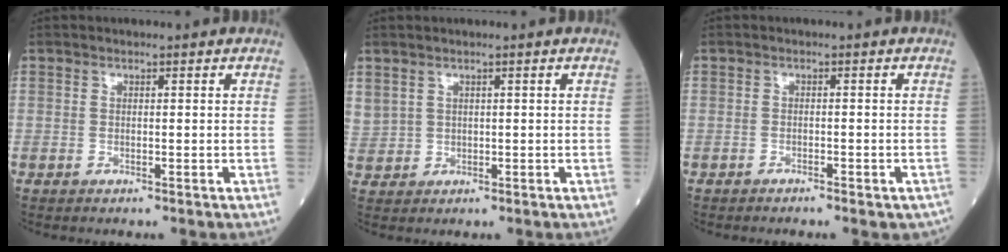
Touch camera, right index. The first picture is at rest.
{"total": 3.2, "force": [1.7, 2.5, 0.9], "torque": [-0.031, 0.010, 0.048]}
{"total": 3.1, "force": [-2.4, 0.9, 1.7], "torque": [-0.020, -0.004, -0.023]}